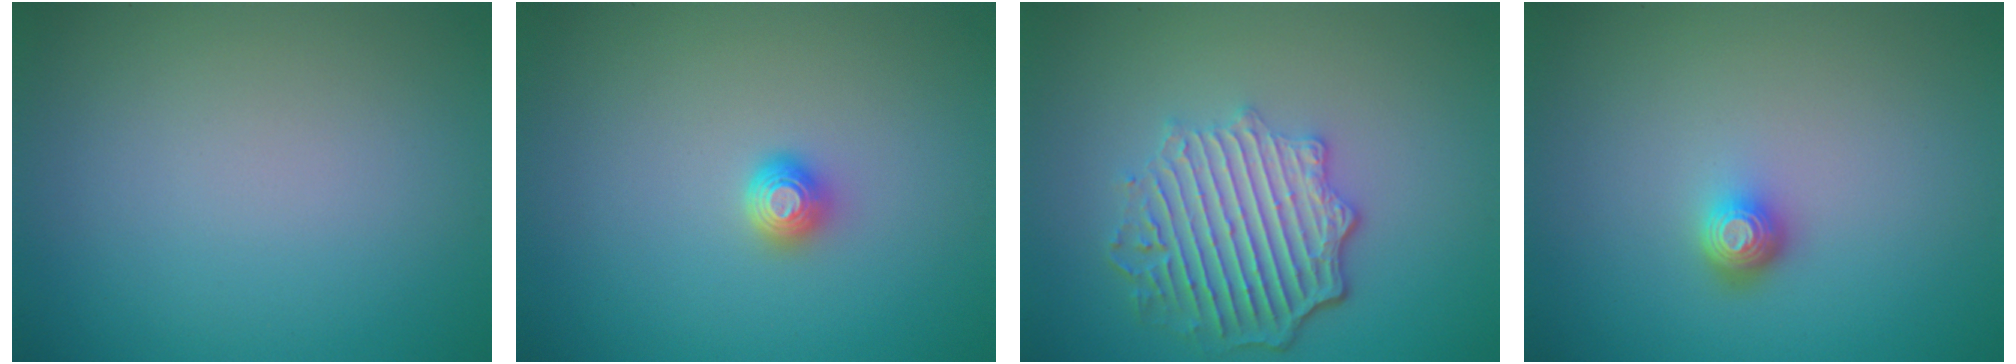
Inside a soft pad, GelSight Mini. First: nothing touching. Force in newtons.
{"total": 1.4, "press": 1.2, "slide": 0.7}
{"total": 5.9, "press": 4.6, "slide": 3.7}
{"total": 1.7, "press": 1.3, "slide": 1.2}